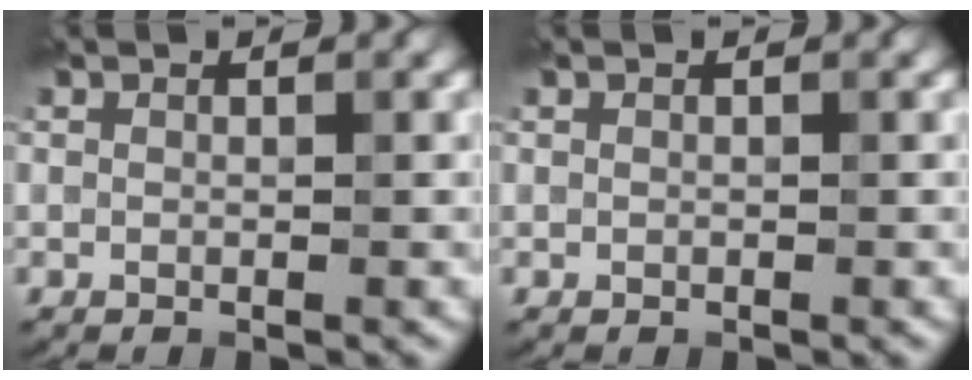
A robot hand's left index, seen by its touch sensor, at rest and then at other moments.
{"total": 0.0}